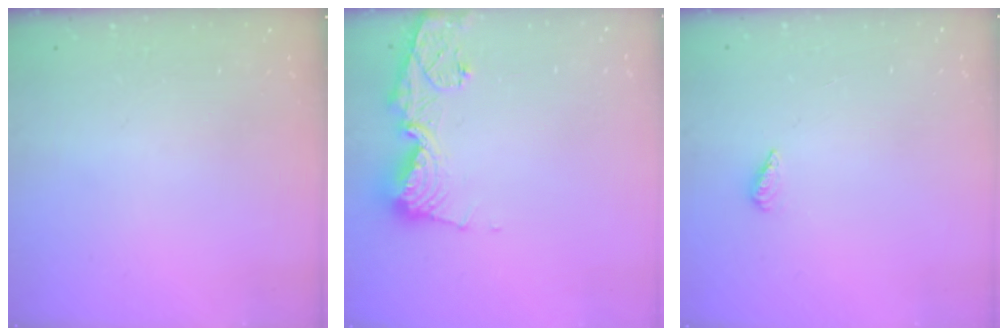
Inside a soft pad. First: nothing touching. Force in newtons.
{"total": 11.2, "press": 11.2, "slide": 1.3}
{"total": 2.3, "press": 2.2, "slide": 0.8}